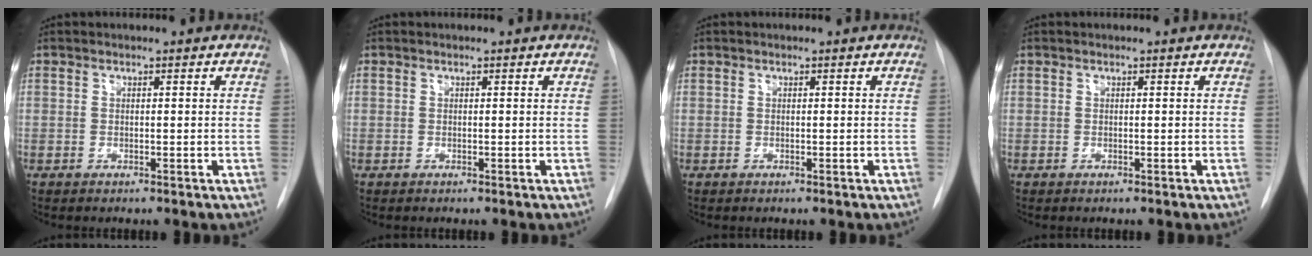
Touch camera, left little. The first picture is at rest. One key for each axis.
{"total": 0.0}
{"total": 0.0}
{"total": 0.0}